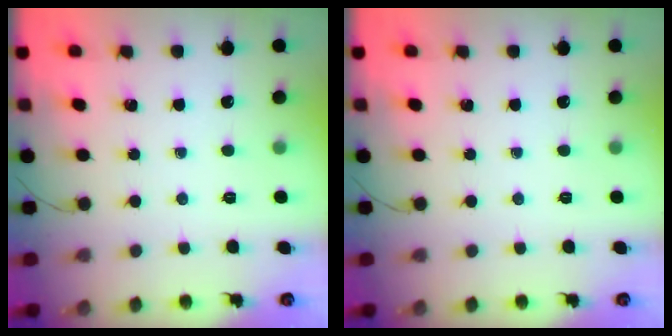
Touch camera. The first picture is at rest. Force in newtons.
{"total": 0.0}